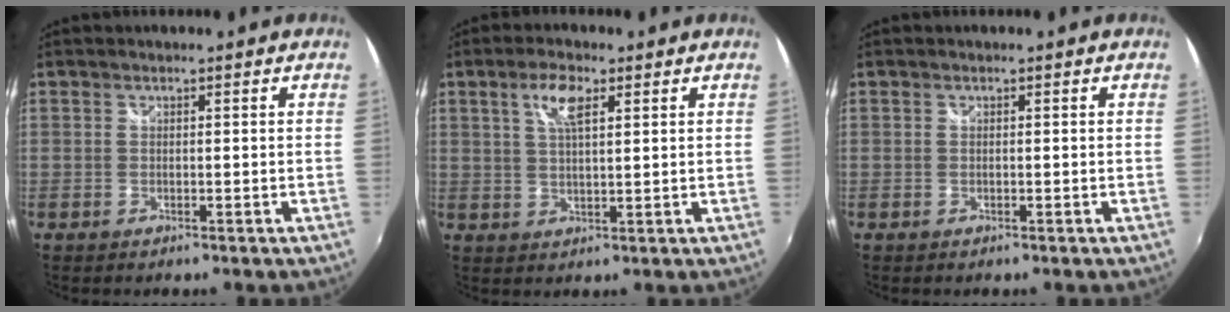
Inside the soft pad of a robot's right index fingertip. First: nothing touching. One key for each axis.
{"total": 5.3, "fx": 2.4, "fy": 1.8, "fz": 4.4, "tx": -0.081, "ty": 0.007, "tz": 0.045}
{"total": 0.0}